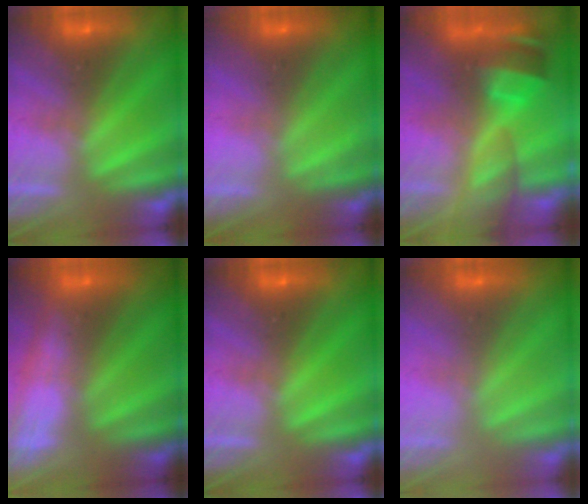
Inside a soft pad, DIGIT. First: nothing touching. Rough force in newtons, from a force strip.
{"total": 2.2}
{"total": 10.0}
{"total": 2.6}
{"total": 0.0}
{"total": 2.8}